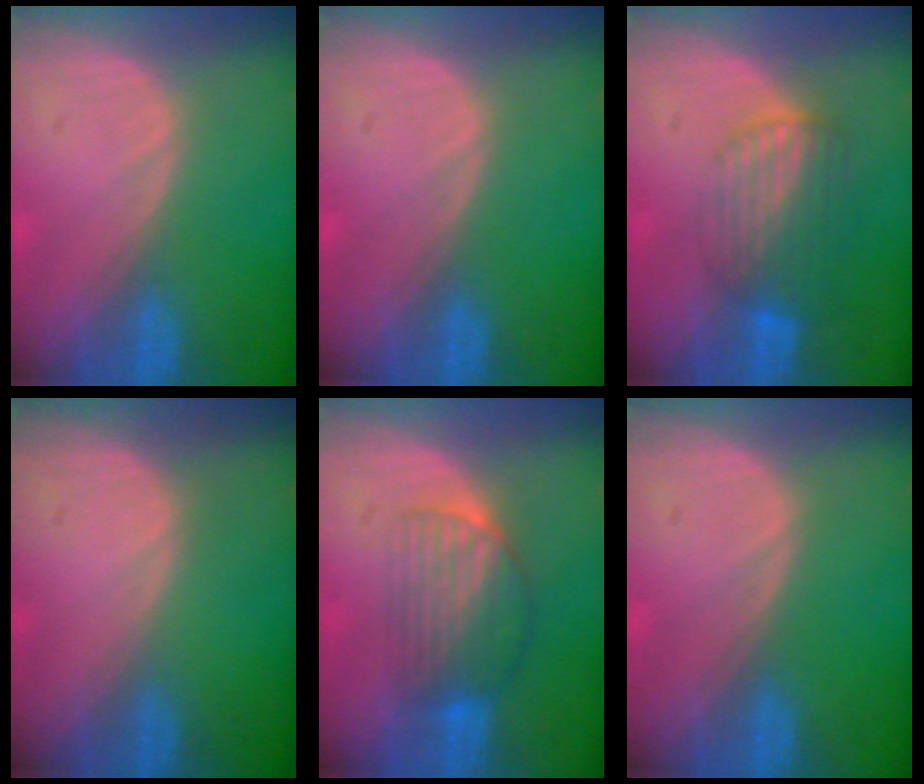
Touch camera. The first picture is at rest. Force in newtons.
{"total": 0.0}
{"total": 7.0, "press": 5.9, "slide": 3.8}
{"total": 0.0}
{"total": 6.9, "press": 6.1, "slide": 3.2}
{"total": 0.0}